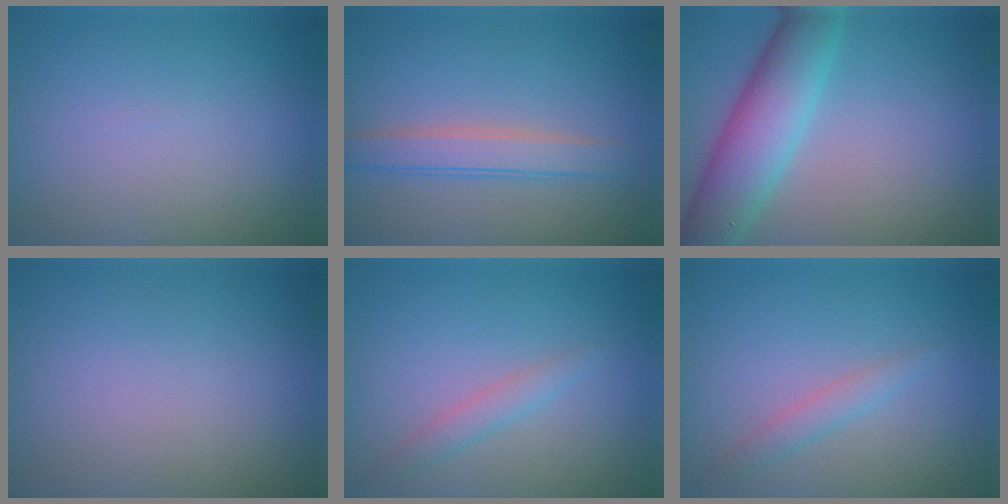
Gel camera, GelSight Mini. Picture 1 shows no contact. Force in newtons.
{"total": 2.7, "press": 2.7, "slide": 0.0}
{"total": 6.7, "press": 6.7, "slide": 0.0}
{"total": 0.0}
{"total": 1.4, "press": 1.4, "slide": 0.1}
{"total": 1.4, "press": 1.4, "slide": 0.1}